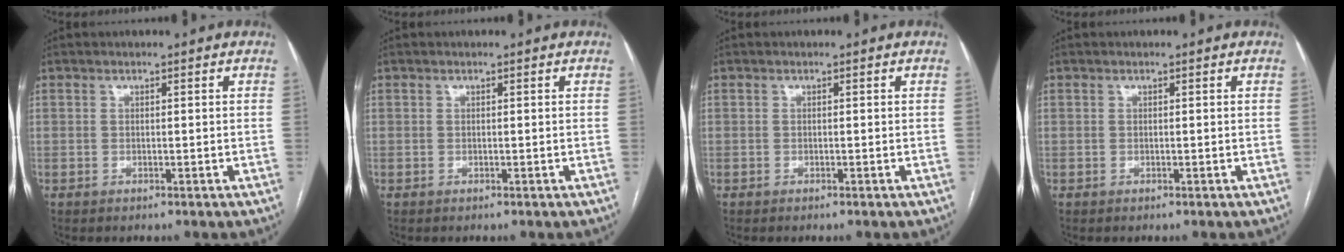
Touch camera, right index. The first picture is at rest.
{"total": 0.0}
{"total": 0.0}
{"total": 0.0}